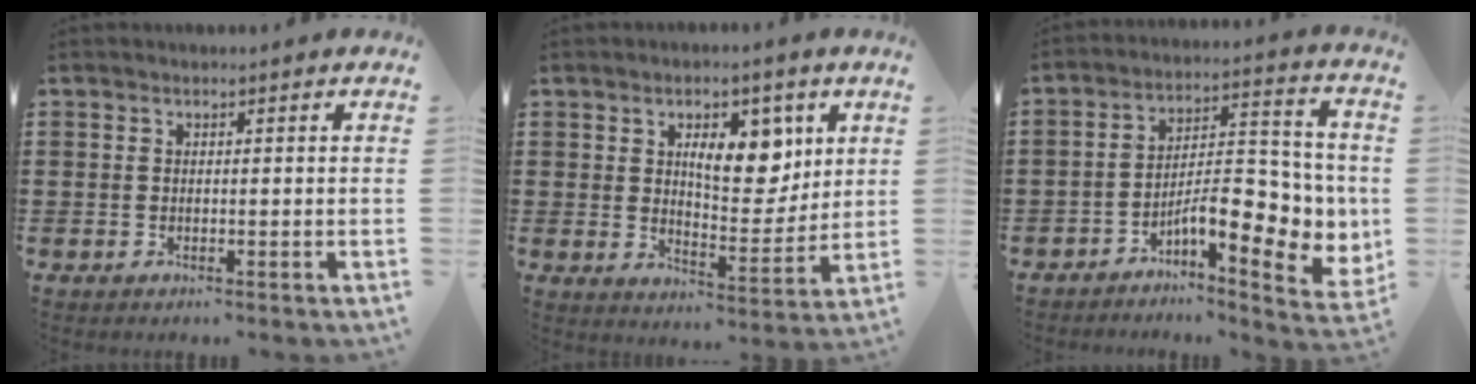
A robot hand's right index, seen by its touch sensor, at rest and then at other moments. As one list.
[{"total": 9.1, "force": [3.8, 4.7, 6.8], "torque": [-0.101, -0.005, 0.058]}, {"total": 11.2, "force": [-3.6, 4.2, 9.7], "torque": [-0.133, -0.013, -0.064]}]